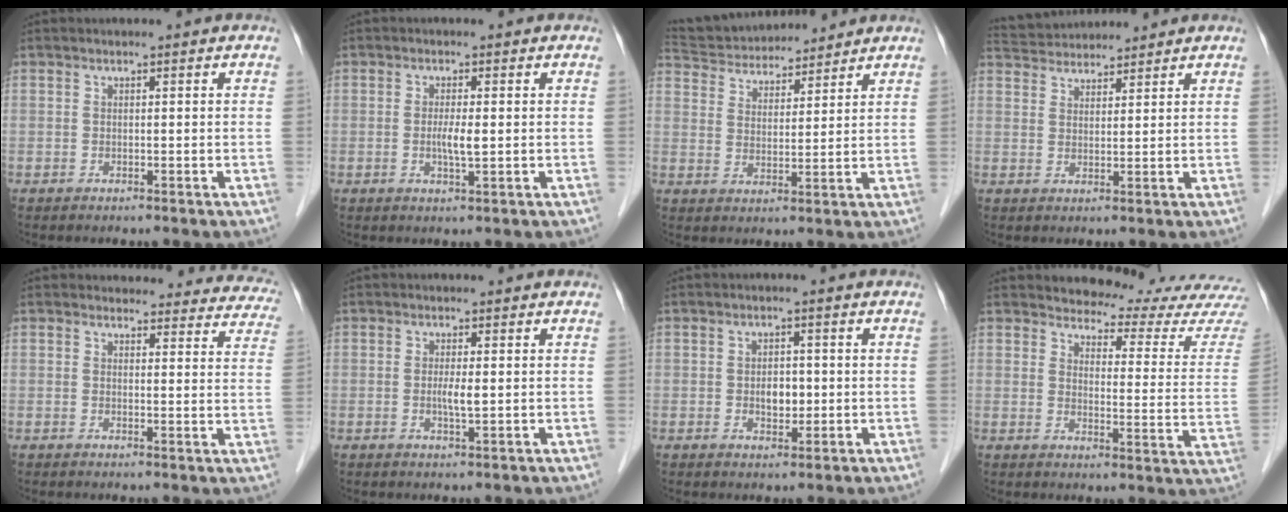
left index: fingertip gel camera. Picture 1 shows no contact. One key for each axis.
{"total": 2.6, "fx": -0.1, "fy": 0.2, "fz": 2.6, "tx": -0.053, "ty": -0.004, "tz": -0.003}
{"total": 13.5, "fx": 12.6, "fy": 3.3, "fz": 3.7, "tx": -0.072, "ty": 0.036, "tz": 0.213}
{"total": 7.5, "fx": 7.2, "fy": 1.3, "fz": 1.4, "tx": -0.032, "ty": 0.036, "tz": 0.122}
{"total": 17.9, "fx": 17.0, "fy": 5.1, "fz": 2.5, "tx": 0.008, "ty": -0.045, "tz": 0.162}
{"total": 2.1, "fx": 0.0, "fy": 0.2, "fz": 2.1, "tx": -0.045, "ty": -0.003, "tz": -0.001}
{"total": 3.1, "fx": -0.3, "fy": 1.9, "fz": 2.3, "tx": -0.037, "ty": 0.003, "tz": 0.000}
{"total": 15.4, "fx": 15.2, "fy": 0.4, "fz": 2.6, "tx": -0.024, "ty": -0.109, "tz": 0.160}